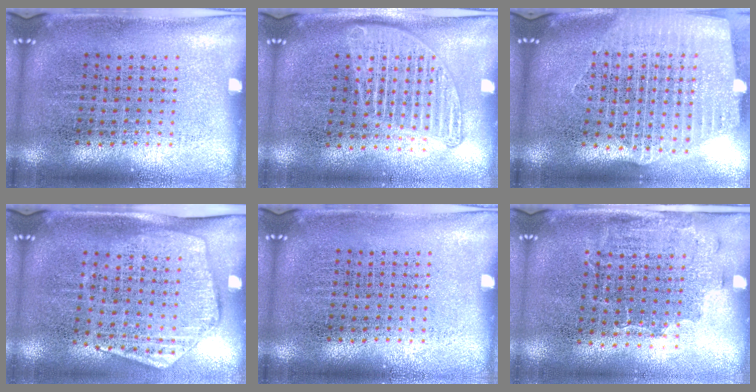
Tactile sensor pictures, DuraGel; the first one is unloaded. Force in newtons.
{"total": 1.5, "press": 1.4, "slide": 0.5}
{"total": 2.7, "press": 2.3, "slide": 1.4}
{"total": 1.8, "press": 1.5, "slide": 1.0}
{"total": 0.0}
{"total": 1.6, "press": 1.3, "slide": 0.9}